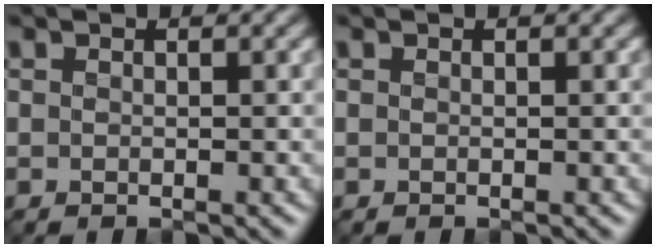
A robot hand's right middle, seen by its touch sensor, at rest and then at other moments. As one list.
[{"total": 0.0}]